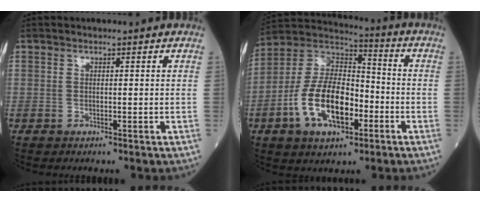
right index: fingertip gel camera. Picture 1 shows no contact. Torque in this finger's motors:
{"motor_torque": [1.79, -0.35, 1.05, 0.12]}